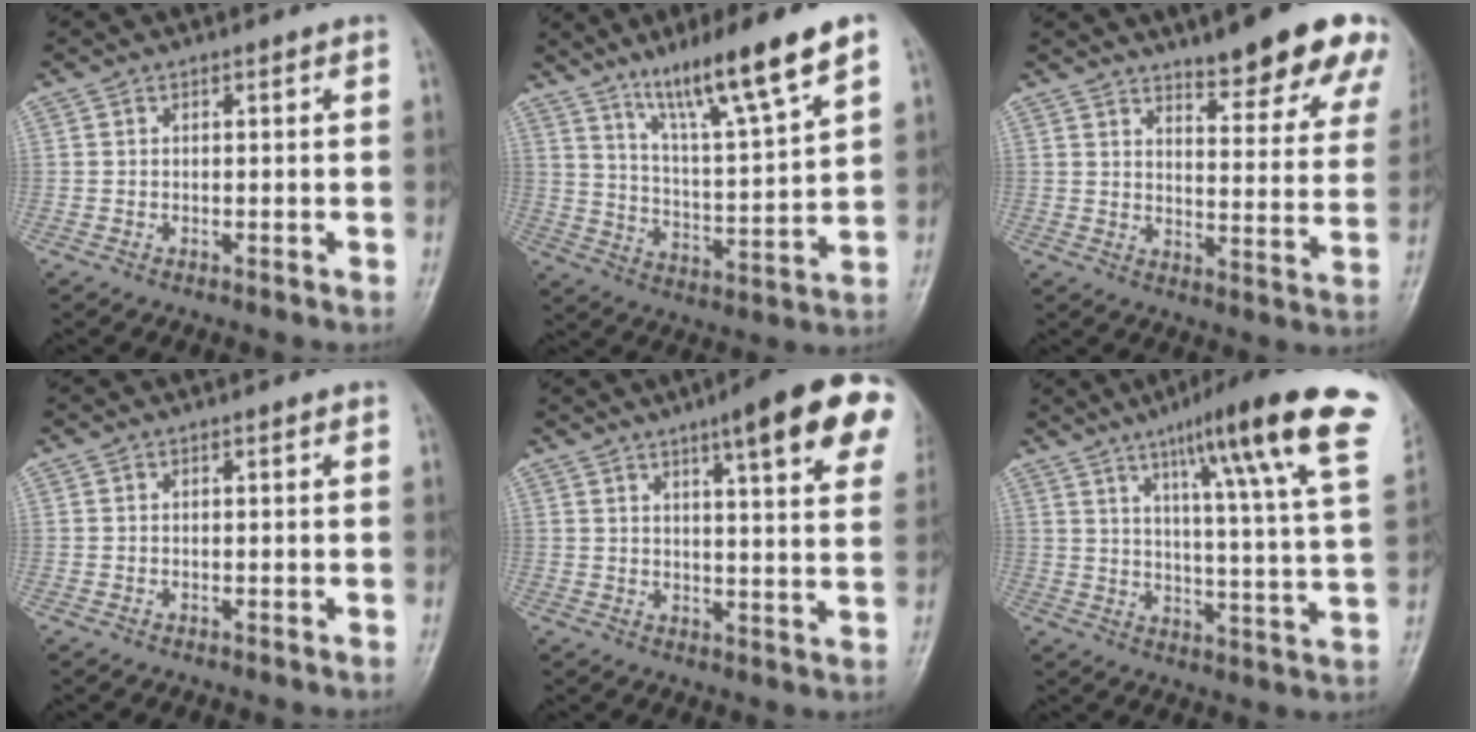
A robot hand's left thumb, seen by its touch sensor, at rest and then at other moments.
{"total": 16.0, "force": [10.4, 1.2, 12.2], "torque": [-0.201, -0.051, 0.181]}
{"total": 17.7, "force": [12.9, 4.1, 11.4], "torque": [-0.109, -0.077, 0.164]}
{"total": 0.0}
{"total": 16.9, "force": [8.9, 3.2, 14.0], "torque": [-0.162, -0.025, 0.107]}
{"total": 23.7, "force": [12.8, 2.7, 19.8], "torque": [-0.267, -0.033, 0.169]}